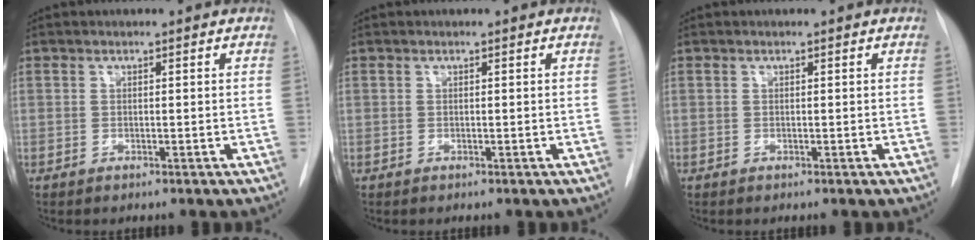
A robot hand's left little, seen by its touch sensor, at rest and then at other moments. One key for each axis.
{"total": 0.0}
{"total": 0.0}